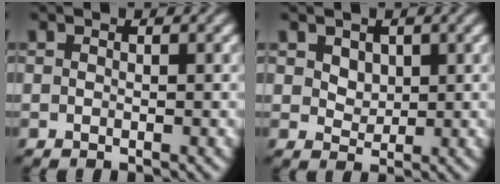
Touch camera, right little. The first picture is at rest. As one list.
[{"total": 2.3, "force": [1.4, 1.4, 1.2], "torque": [-0.021, -0.013, 0.039]}]